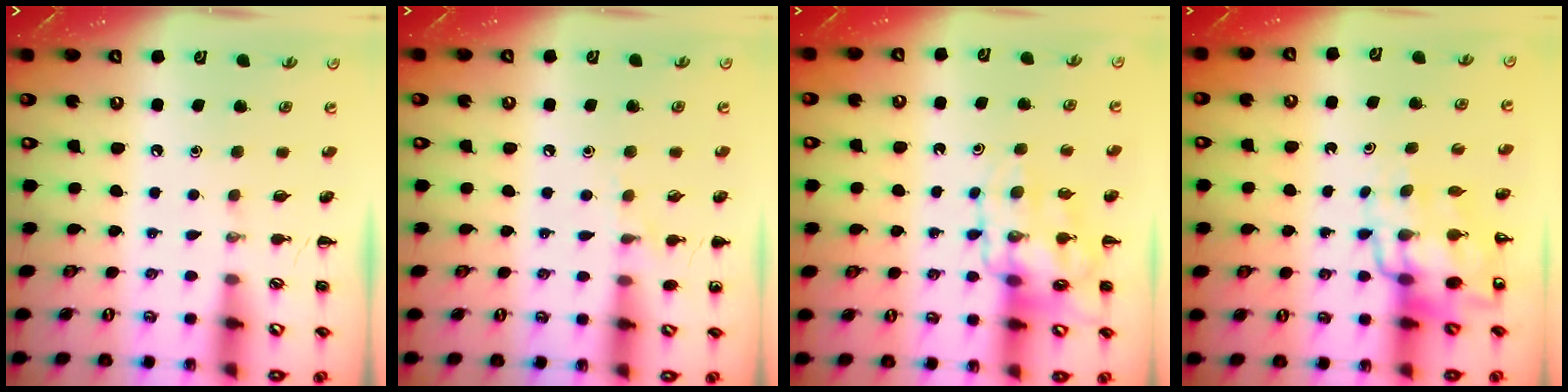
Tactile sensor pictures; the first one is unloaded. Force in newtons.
{"total": 6.5, "press": 6.2, "slide": 1.9}
{"total": 12.0, "press": 11.7, "slide": 2.4}
{"total": 12.3, "press": 11.8, "slide": 3.5}